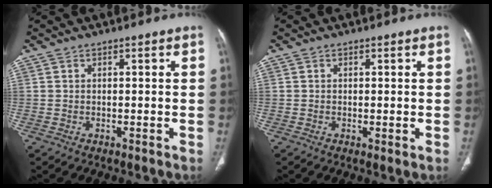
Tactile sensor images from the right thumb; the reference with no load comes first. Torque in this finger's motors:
{"motor_torque": [-0.05, 0.35, -0.39, -0.11, -0.01]}